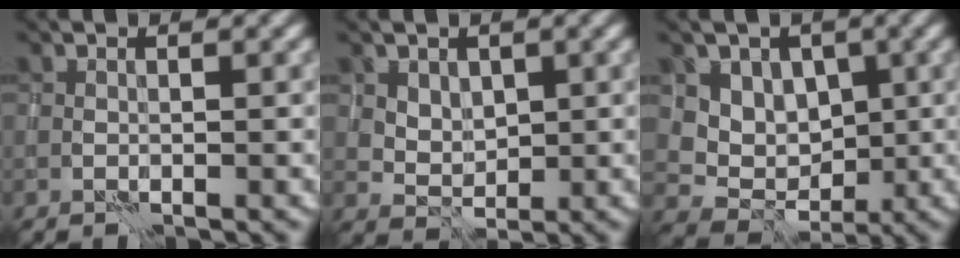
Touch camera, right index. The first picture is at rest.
{"total": 2.3, "force": [1.1, 1.8, 0.8], "torque": [-0.014, -0.013, 0.032]}
{"total": 5.0, "force": [1.8, 4.2, 1.9], "torque": [-0.032, -0.013, 0.032]}